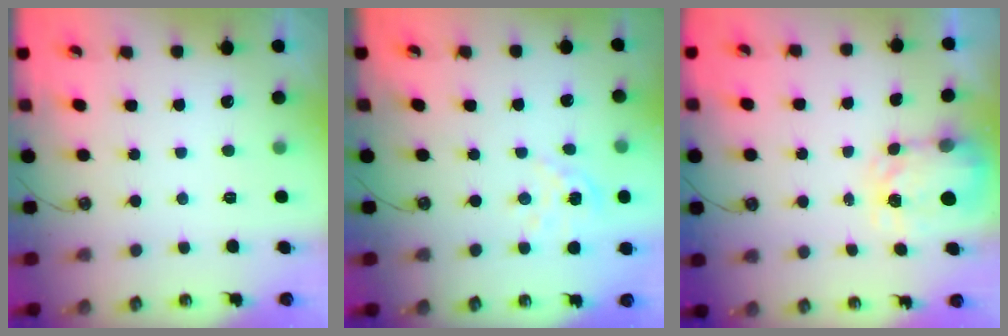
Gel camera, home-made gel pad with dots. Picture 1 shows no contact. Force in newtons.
{"total": 3.7, "press": 3.7, "slide": 0.2}
{"total": 4.0, "press": 4.0, "slide": 0.5}